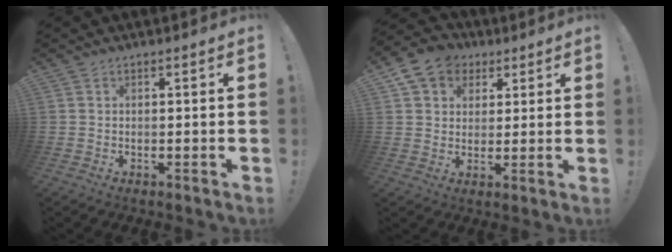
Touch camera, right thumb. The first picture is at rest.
{"total": 10.1, "force": [4.6, 8.4, 3.4], "torque": [-0.052, -0.017, 0.094]}